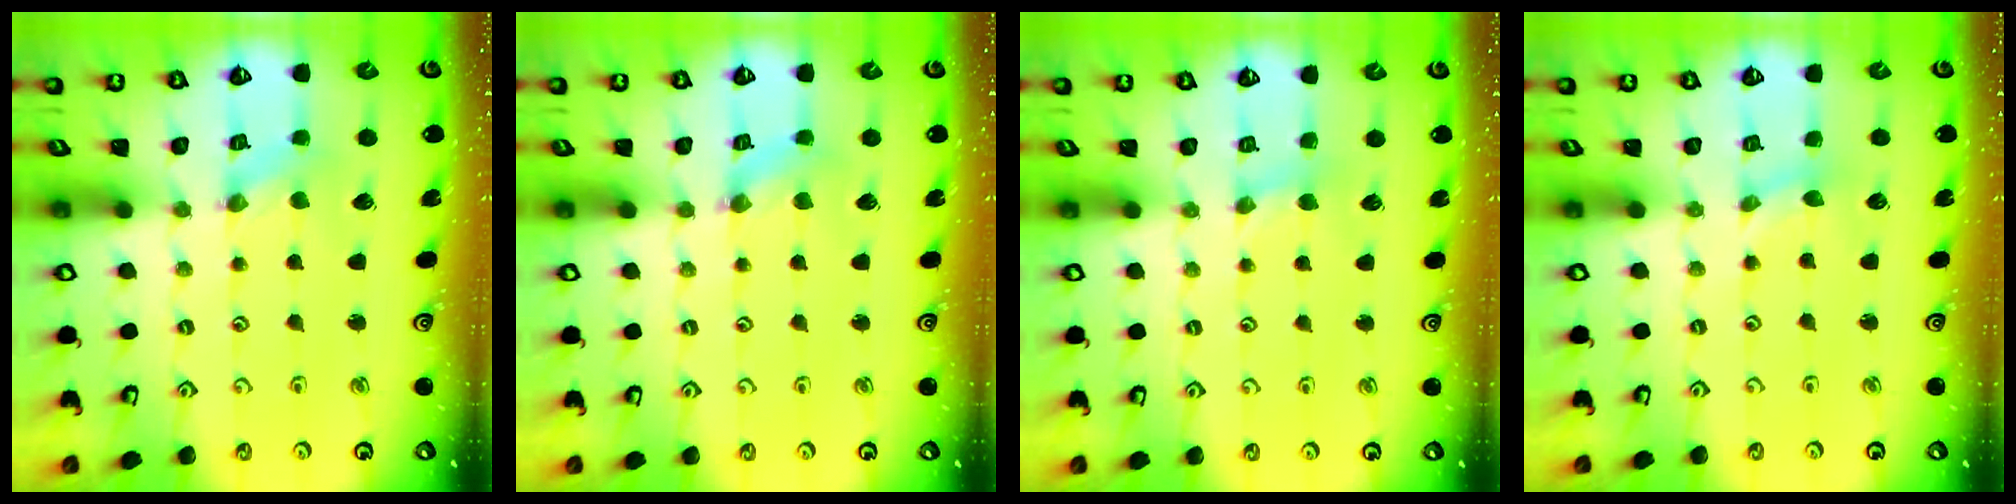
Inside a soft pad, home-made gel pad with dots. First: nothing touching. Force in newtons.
{"total": 1.4, "press": 1.4, "slide": 0.3}
{"total": 2.2, "press": 2.2, "slide": 0.4}
{"total": 0.9, "press": 0.9, "slide": 0.2}